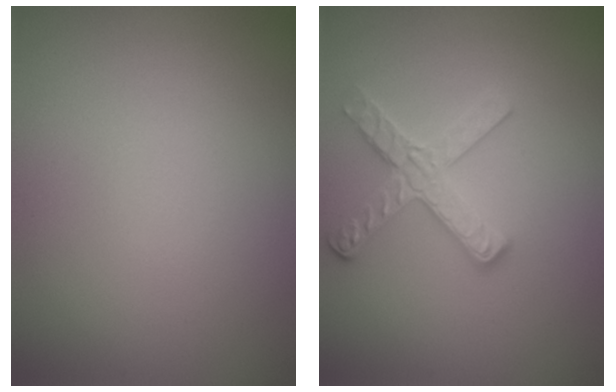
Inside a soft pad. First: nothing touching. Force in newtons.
{"total": 3.2, "press": 3.0, "slide": 1.0}